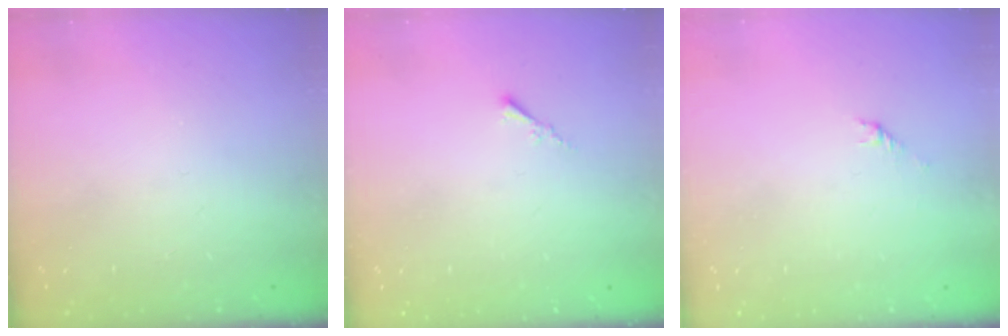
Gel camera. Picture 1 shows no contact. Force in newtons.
{"total": 0.0}
{"total": 1.5, "press": 1.4, "slide": 0.5}